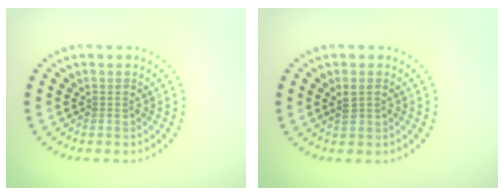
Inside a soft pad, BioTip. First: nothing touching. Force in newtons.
{"total": 1.4, "press": 1.4, "slide": 0.1}